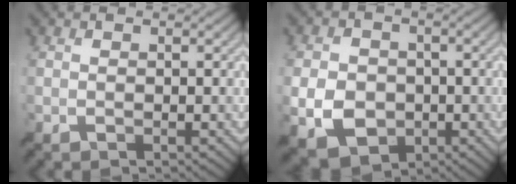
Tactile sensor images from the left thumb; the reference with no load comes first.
{"total": 6.9, "force": [-1.8, 5.2, 4.1], "torque": [-0.102, -0.017, -0.038]}